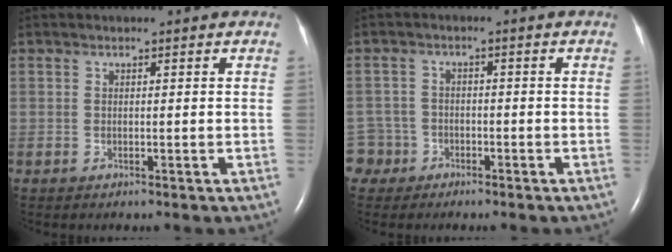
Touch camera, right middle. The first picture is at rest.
{"total": 4.2, "force": [-2.5, 3.3, -0.8], "torque": [0.018, 0.012, -0.049]}